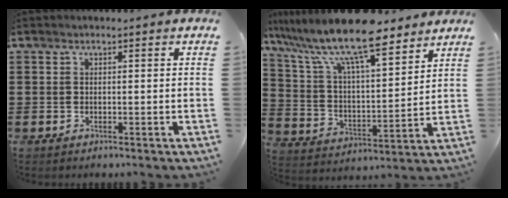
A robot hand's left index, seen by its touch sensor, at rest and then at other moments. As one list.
[{"total": 13.6, "force": [11.1, 2.2, 7.6], "torque": [-0.185, -0.053, 0.191]}]